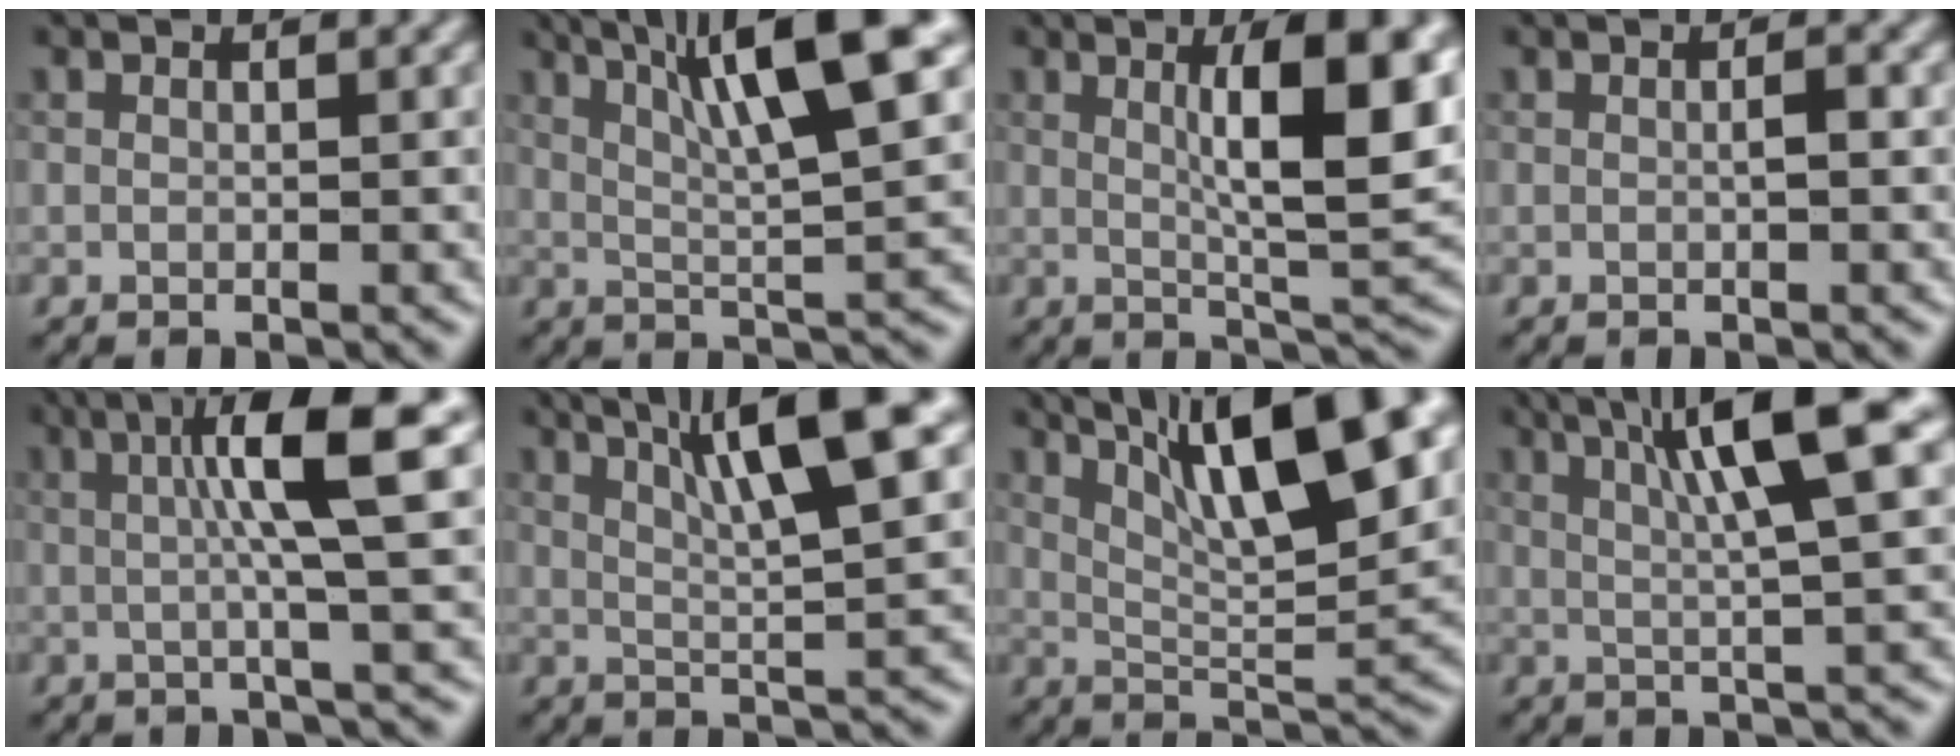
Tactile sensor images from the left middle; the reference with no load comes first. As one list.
[{"total": 10.3, "force": [4.6, 1.8, 9.0], "torque": [-0.124, 0.017, 0.073]}, {"total": 9.6, "force": [2.2, 2.2, 9.1], "torque": [-0.118, 0.000, 0.038]}, {"total": 0.7, "force": [0.0, 0.1, 0.7], "torque": [-0.013, 0.000, 0.000]}, {"total": 8.1, "force": [1.8, 1.1, 7.8], "torque": [-0.114, 0.016, 0.026]}, {"total": 9.2, "force": [4.3, 1.5, 8.0], "torque": [-0.108, 0.018, 0.067]}, {"total": 12.4, "force": [6.2, 3.0, 10.3], "torque": [-0.159, 0.015, 0.105]}, {"total": 8.7, "force": [3.2, 1.2, 8.0], "torque": [-0.107, 0.018, 0.049]}]